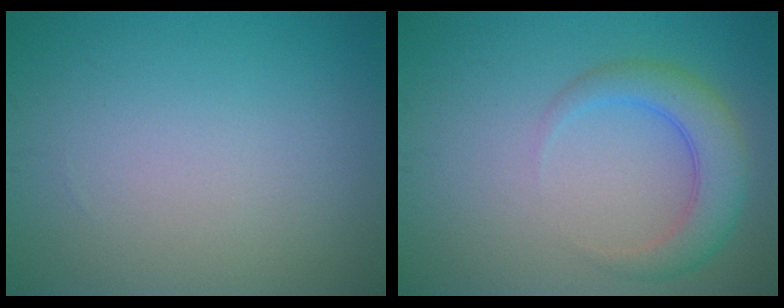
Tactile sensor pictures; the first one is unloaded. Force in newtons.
{"total": 4.0, "press": 4.0, "slide": 0.1}